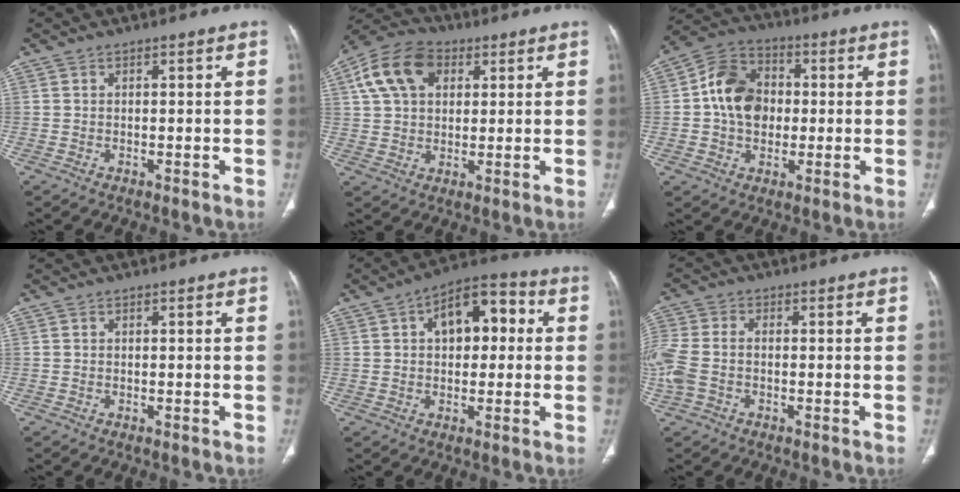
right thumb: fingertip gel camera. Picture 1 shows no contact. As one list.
[{"total": 12.7, "force": [4.5, 8.7, 8.1], "torque": [-0.140, 0.011, 0.074]}, {"total": 12.2, "force": [0.4, 9.5, 7.7], "torque": [-0.109, 0.026, -0.001]}, {"total": 0.0}, {"total": 11.7, "force": [2.4, 6.8, 9.2], "torque": [-0.102, 0.029, 0.028]}, {"total": 8.7, "force": [-1.6, 5.9, 6.1], "torque": [-0.169, 0.014, -0.034]}]